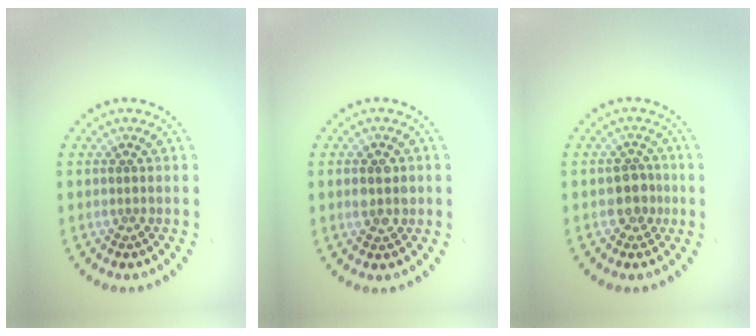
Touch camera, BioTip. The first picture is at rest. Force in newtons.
{"total": 2.4, "press": 2.4, "slide": 0.2}
{"total": 2.2, "press": 2.0, "slide": 0.9}